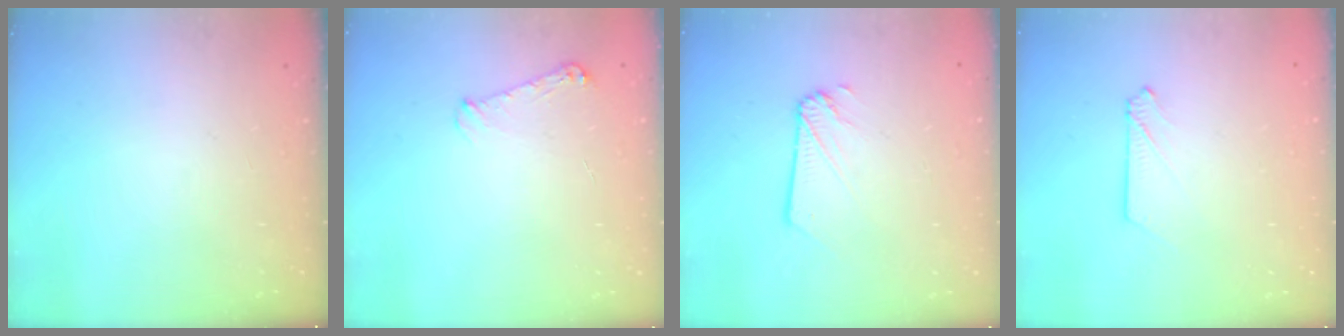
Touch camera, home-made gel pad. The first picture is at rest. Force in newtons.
{"total": 5.4, "press": 5.4, "slide": 0.5}
{"total": 2.1, "press": 2.1, "slide": 0.2}
{"total": 2.7, "press": 2.7, "slide": 0.3}